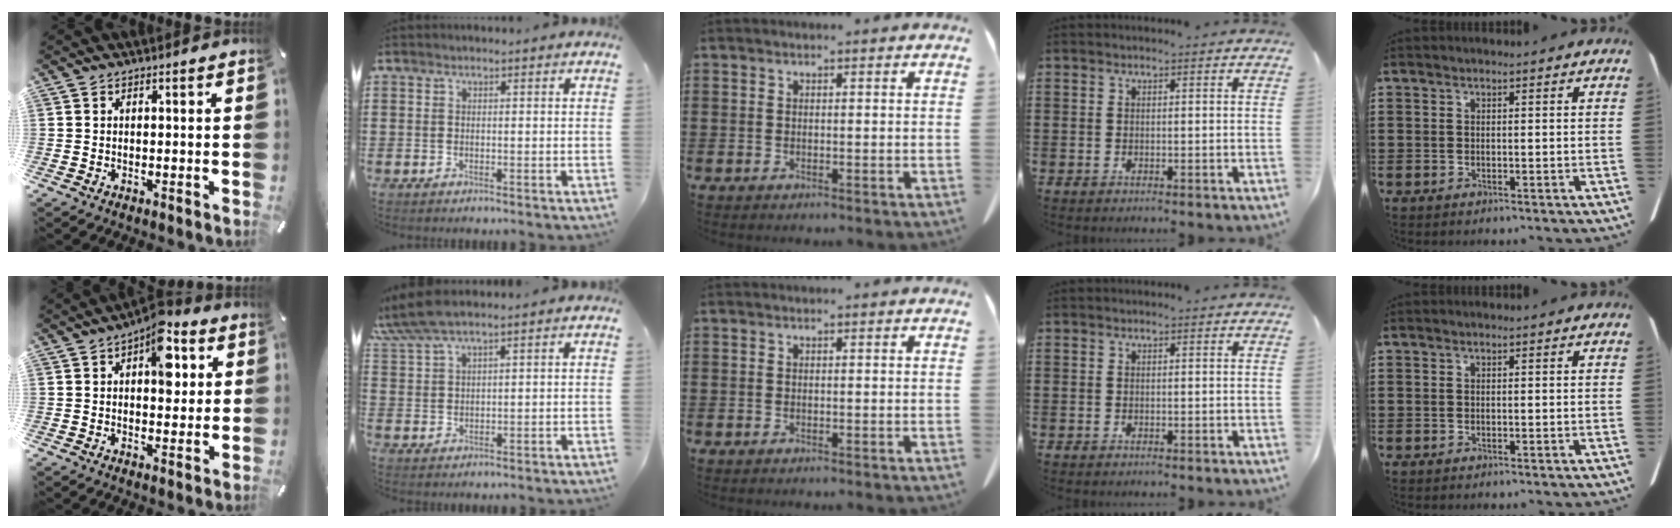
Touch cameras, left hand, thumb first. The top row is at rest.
{"thumb": {"total": 10.2, "force": [3.4, 5.7, 7.7], "torque": [-0.087, -0.014, 0.052]}, "index": {"total": 4.9, "force": [3.8, 0.5, 3.0], "torque": [-0.069, -0.002, 0.070]}}